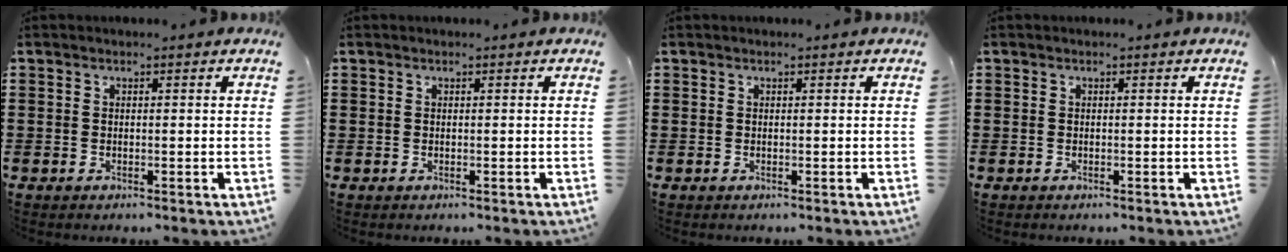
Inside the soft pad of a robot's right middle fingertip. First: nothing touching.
{"total": 0.0}
{"total": 0.0}
{"total": 0.0}